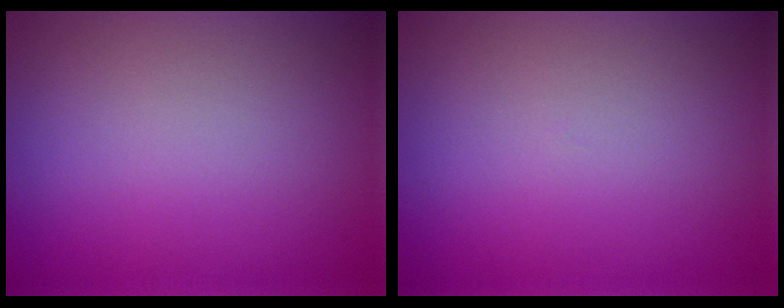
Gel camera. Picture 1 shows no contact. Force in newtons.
{"total": 0.0}